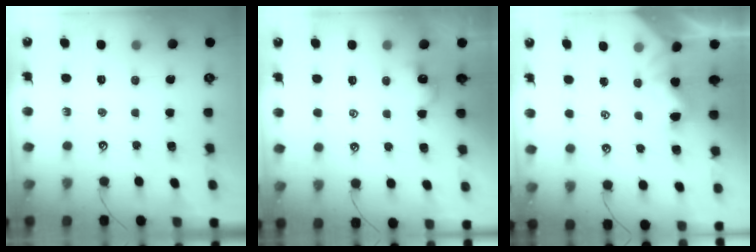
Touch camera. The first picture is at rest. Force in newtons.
{"total": 2.5, "press": 2.5, "slide": 0.1}
{"total": 1.4, "press": 1.3, "slide": 0.5}